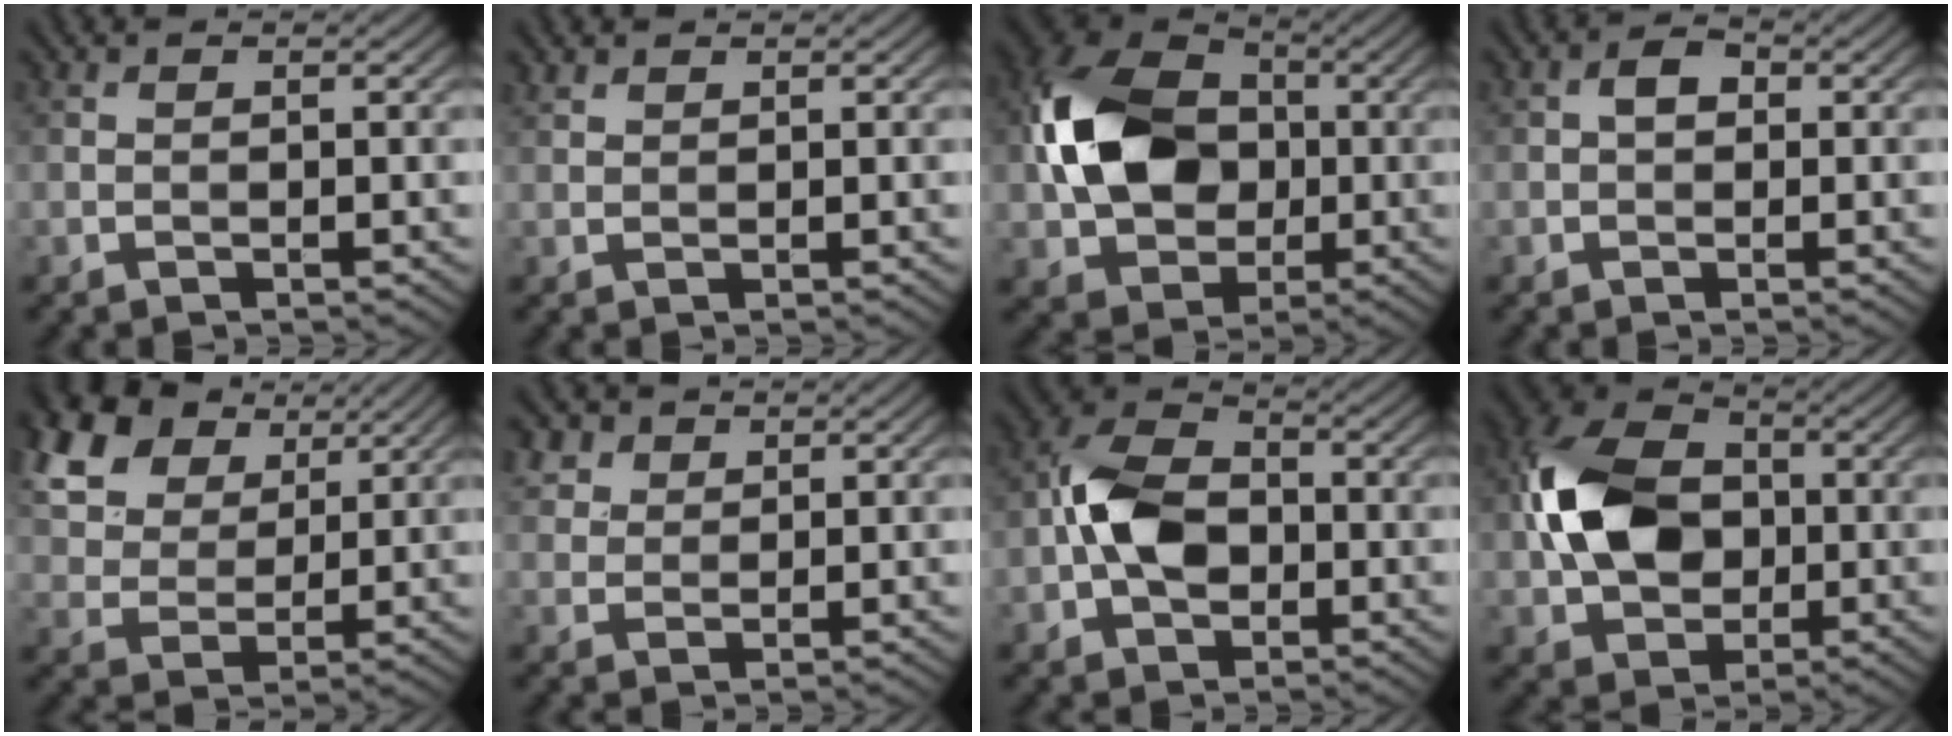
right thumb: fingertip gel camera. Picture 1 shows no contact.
{"total": 1.0, "force": [0.9, 0.3, 0.3], "torque": [-0.012, 0.004, 0.023]}
{"total": 12.9, "force": [0.0, 9.7, 8.4], "torque": [-0.191, 0.021, -0.005]}
{"total": 2.1, "force": [0.0, 1.5, 1.5], "torque": [-0.028, 0.004, -0.005]}
{"total": 15.9, "force": [8.9, 10.3, 8.2], "torque": [-0.233, 0.029, 0.188]}
{"total": 3.4, "force": [2.2, 2.3, 1.2], "torque": [-0.038, -0.001, 0.056]}
{"total": 7.8, "force": [-1.4, 5.3, 5.6], "torque": [-0.116, 0.012, -0.037]}
{"total": 11.3, "force": [-0.1, 8.3, 7.7], "torque": [-0.176, 0.017, -0.012]}